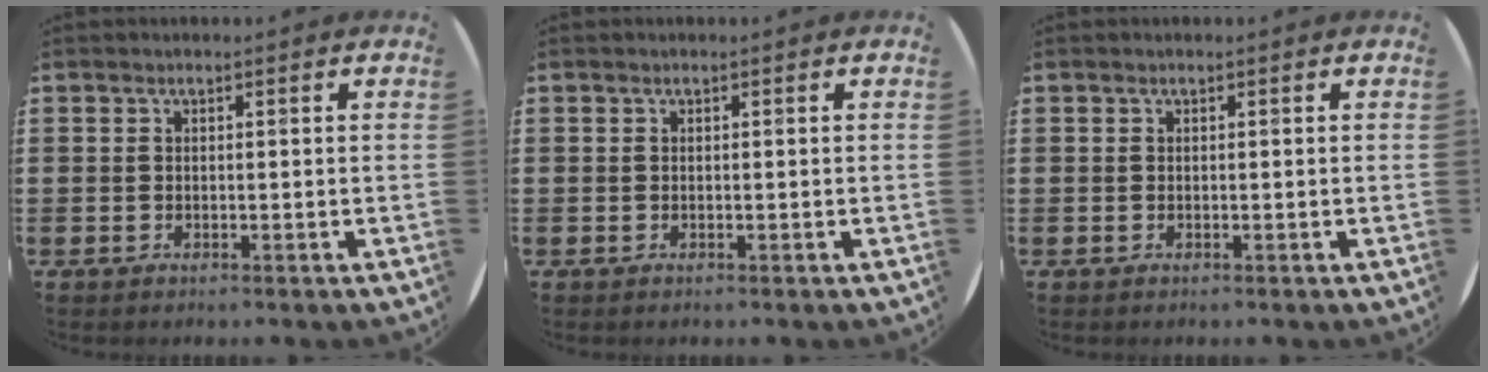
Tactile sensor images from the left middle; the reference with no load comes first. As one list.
[{"total": 0.0}, {"total": 0.0}]